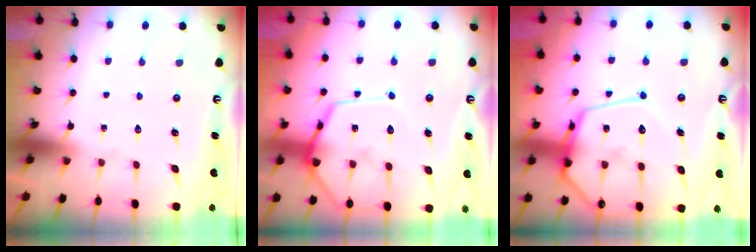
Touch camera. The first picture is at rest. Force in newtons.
{"total": 13.7, "press": 13.7, "slide": 1.3}
{"total": 20.0, "press": 19.9, "slide": 1.9}